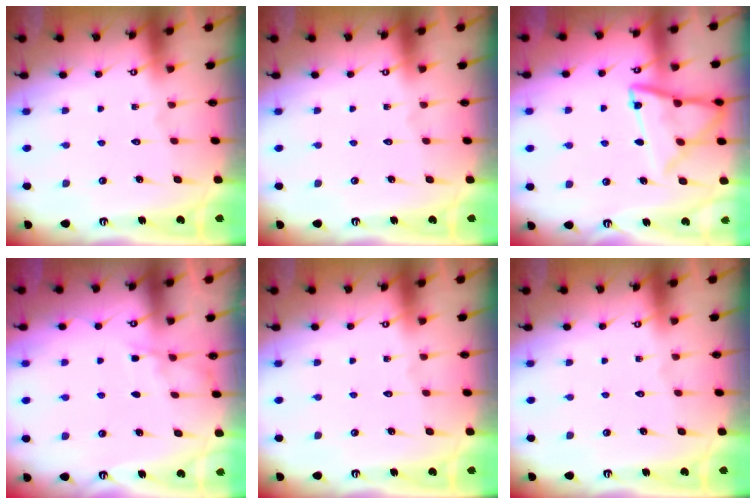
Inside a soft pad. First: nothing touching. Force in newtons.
{"total": 0.0}
{"total": 14.2, "press": 14.2, "slide": 0.9}
{"total": 4.6, "press": 4.6, "slide": 0.6}
{"total": 0.0}
{"total": 0.0}